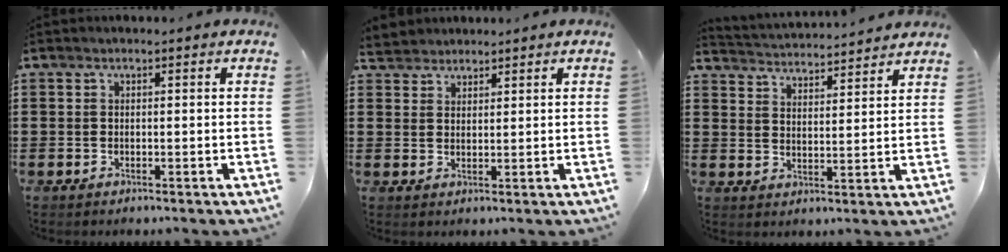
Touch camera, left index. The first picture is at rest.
{"total": 2.3, "force": [2.1, 0.9, -0.3], "torque": [-0.002, 0.004, 0.042]}
{"total": 3.3, "force": [3.3, -0.5, -0.3], "torque": [-0.012, -0.026, 0.053]}